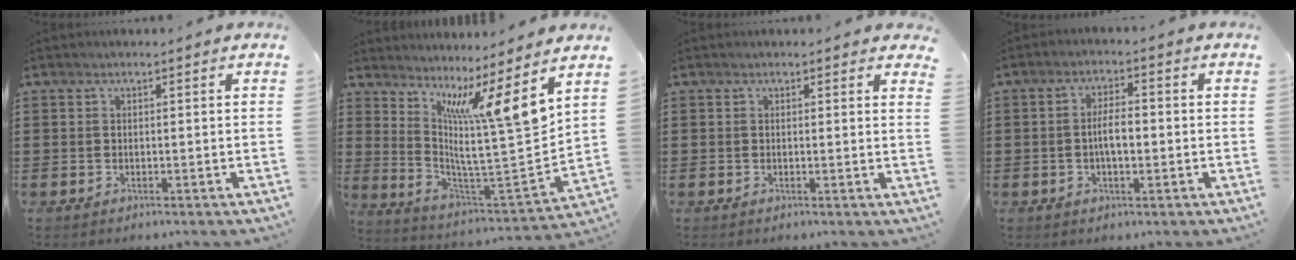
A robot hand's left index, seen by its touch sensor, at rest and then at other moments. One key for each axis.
{"total": 11.0, "fx": 6.8, "fy": -0.4, "fz": 8.6, "tx": -0.163, "ty": -0.063, "tz": 0.099}
{"total": 0.8, "fx": 0.6, "fy": 0.2, "fz": 0.5, "tx": -0.003, "ty": -0.002, "tz": 0.010}
{"total": 4.4, "fx": -0.5, "fy": 1.4, "fz": 4.2, "tx": -0.081, "ty": 0.002, "tz": -0.012}